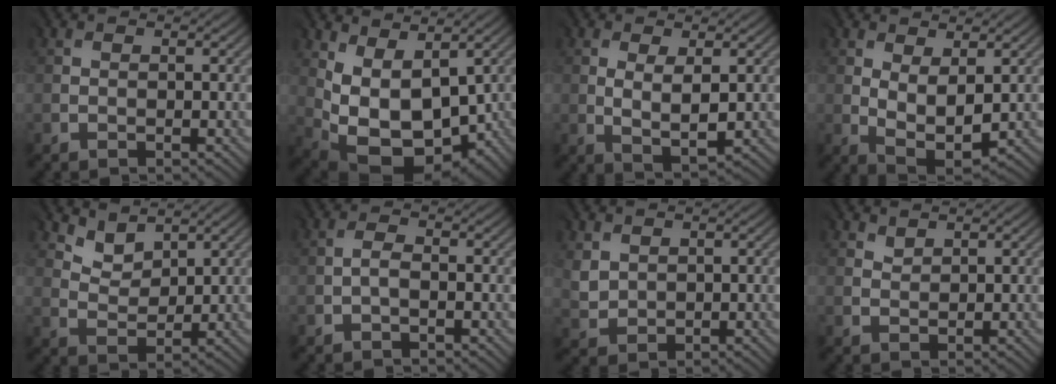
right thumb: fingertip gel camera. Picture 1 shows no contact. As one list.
[{"total": 10.7, "force": [0.8, 6.6, 8.4], "torque": [-0.172, -0.030, 0.031]}, {"total": 3.9, "force": [0.4, 1.6, 3.5], "torque": [-0.076, -0.008, 0.015]}, {"total": 5.3, "force": [0.9, 2.8, 4.4], "torque": [-0.096, -0.009, 0.025]}, {"total": 3.4, "force": [3.1, 1.3, 0.7], "torque": [-0.021, -0.007, 0.065]}, {"total": 1.1, "force": [-0.7, 0.3, 0.7], "torque": [-0.015, 0.001, -0.014]}, {"total": 2.8, "force": [1.4, 2.2, 0.9], "torque": [-0.032, -0.004, 0.031]}, {"total": 1.1, "force": [1.0, 0.1, -0.5], "torque": [0.007, -0.002, 0.024]}]